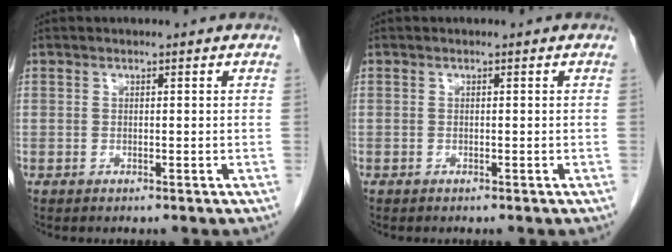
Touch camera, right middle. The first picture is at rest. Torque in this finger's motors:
{"motor_torque": [0.81, -1.33, 0.79, 0.15]}